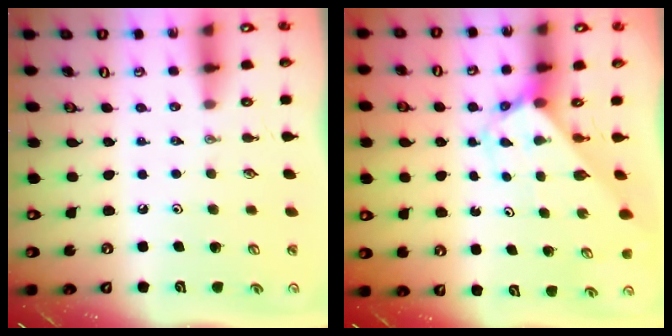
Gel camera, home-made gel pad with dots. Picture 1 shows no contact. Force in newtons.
{"total": 2.7, "press": 2.7, "slide": 0.1}